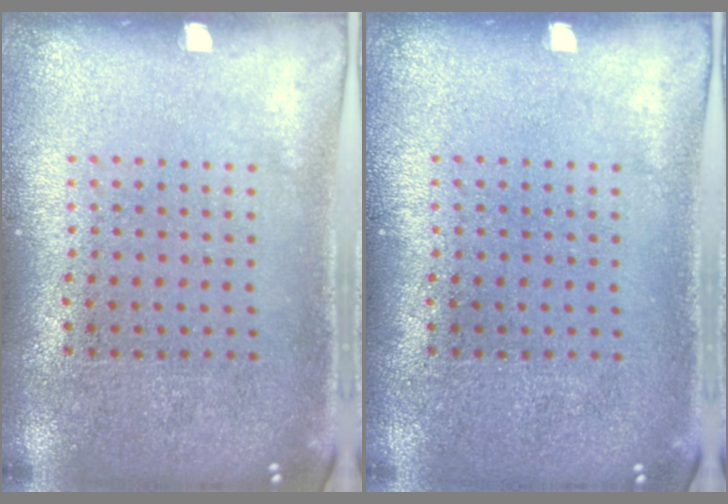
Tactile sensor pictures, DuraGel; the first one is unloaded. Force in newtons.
{"total": 0.0}